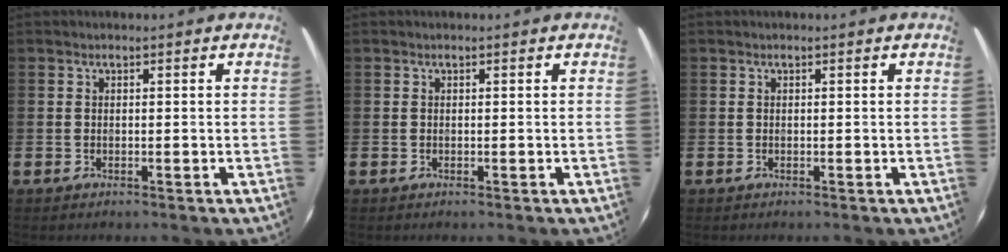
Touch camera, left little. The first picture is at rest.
{"total": 0.0}
{"total": 0.0}